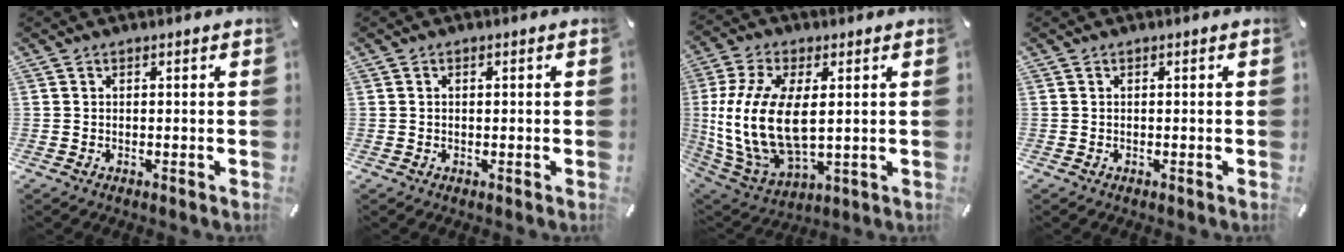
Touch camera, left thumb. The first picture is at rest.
{"total": 0.6, "force": [0.1, 0.3, 0.5], "torque": [-0.010, 0.001, 0.000]}
{"total": 16.5, "force": [1.7, 9.1, 13.6], "torque": [-0.312, -0.013, 0.032]}
{"total": 0.0}